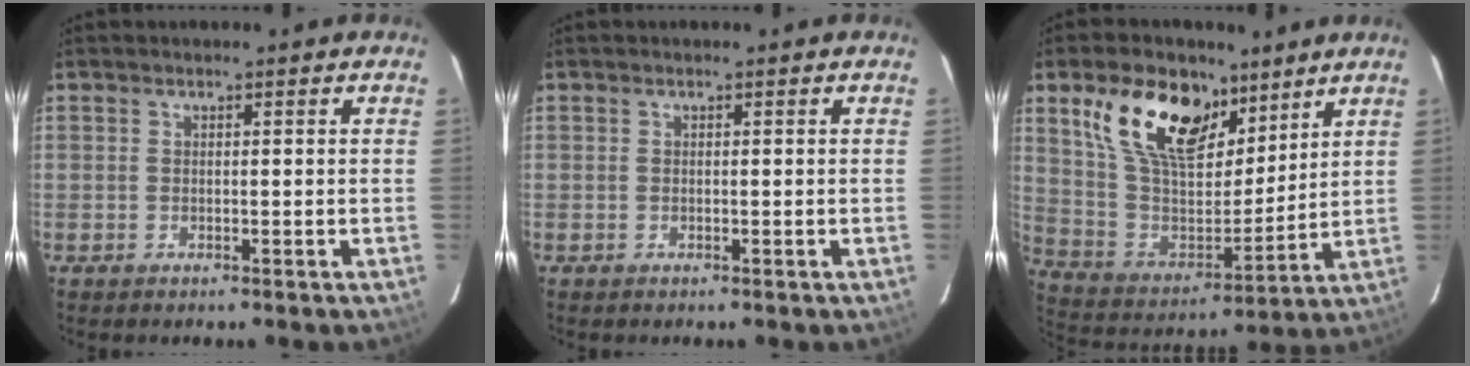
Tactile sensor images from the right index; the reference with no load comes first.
{"total": 0.0}
{"total": 20.3, "force": [11.5, 11.2, 12.5], "torque": [-0.250, 0.019, 0.221]}